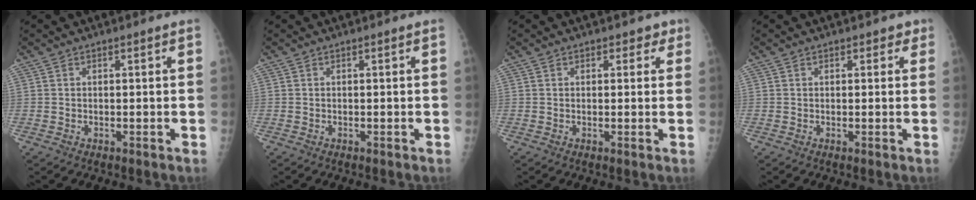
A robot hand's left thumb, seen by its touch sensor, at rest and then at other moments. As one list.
[{"total": 0.0}, {"total": 2.2, "force": [1.3, 1.6, 0.6], "torque": [0.020, -0.003, 0.009]}, {"total": 1.7, "force": [1.0, 1.3, 0.5], "torque": [0.015, -0.002, 0.007]}]